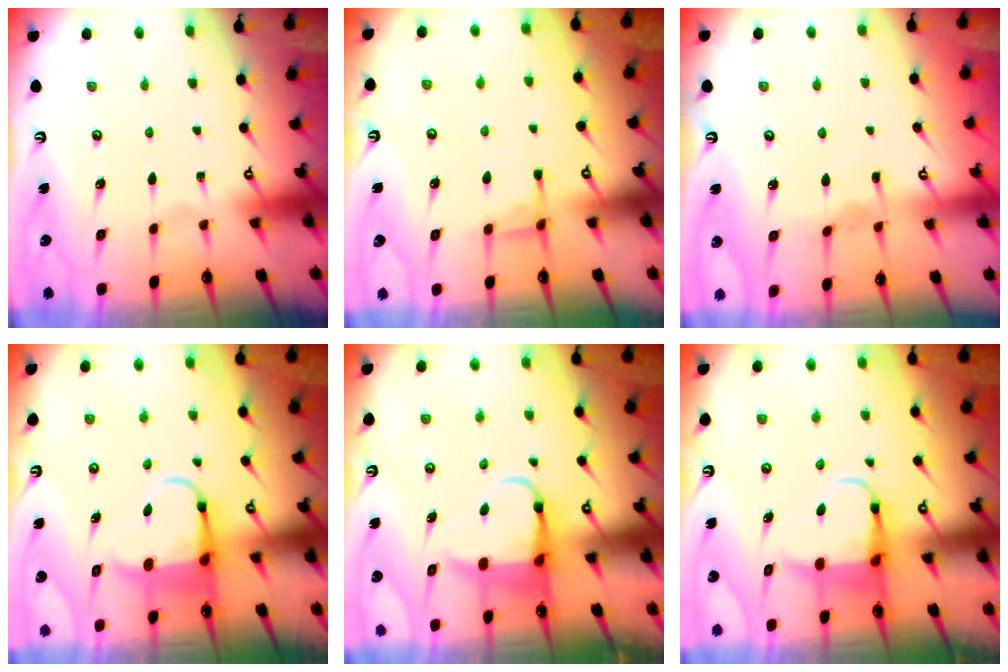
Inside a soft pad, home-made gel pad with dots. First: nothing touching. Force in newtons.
{"total": 4.4, "press": 4.4, "slide": 0.7}
{"total": 2.8, "press": 2.8, "slide": 0.3}
{"total": 6.3, "press": 6.2, "slide": 1.4}
{"total": 6.1, "press": 6.0, "slide": 1.1}
{"total": 5.4, "press": 5.4, "slide": 0.5}